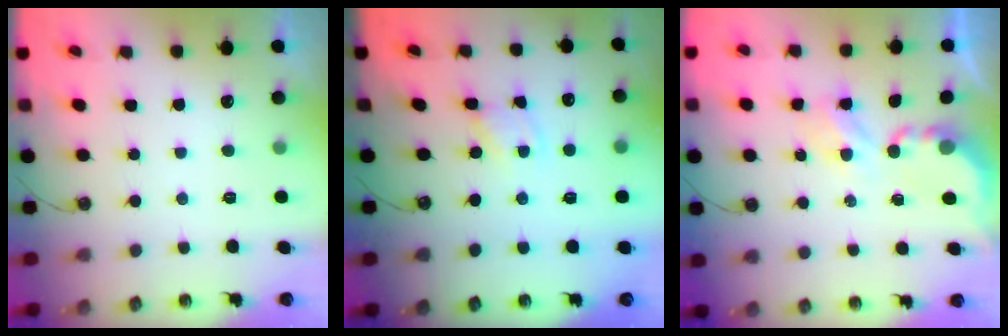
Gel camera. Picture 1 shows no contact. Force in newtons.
{"total": 1.4, "press": 1.4, "slide": 0.1}
{"total": 4.5, "press": 4.5, "slide": 0.4}